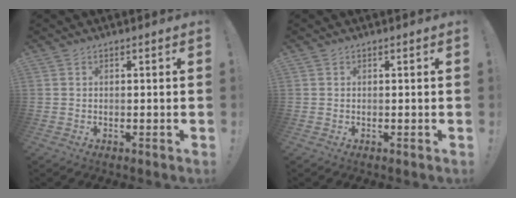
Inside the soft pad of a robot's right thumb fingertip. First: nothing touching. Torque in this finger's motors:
{"motor_torque": [0.00, -0.11, -0.04, 0.08, -0.11]}